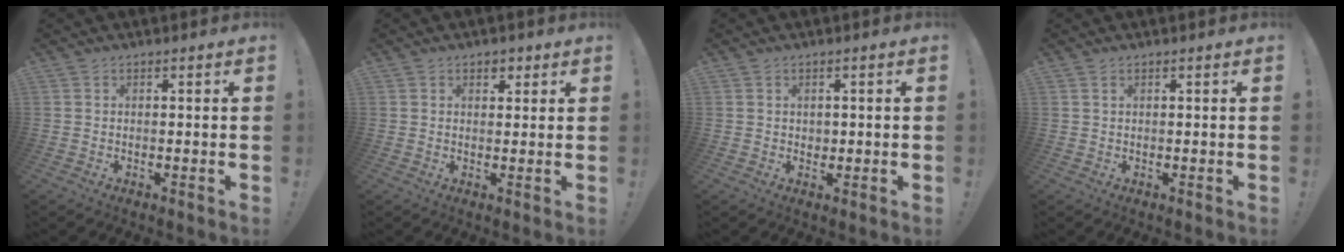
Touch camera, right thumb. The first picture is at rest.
{"total": 2.5, "force": [1.3, 1.9, 1.0], "torque": [-0.009, 0.000, 0.021]}
{"total": 1.7, "force": [0.8, 1.5, 0.1], "torque": [0.006, 0.000, 0.012]}
{"total": 0.9, "force": [0.5, 0.3, 0.6], "torque": [-0.014, 0.002, 0.009]}